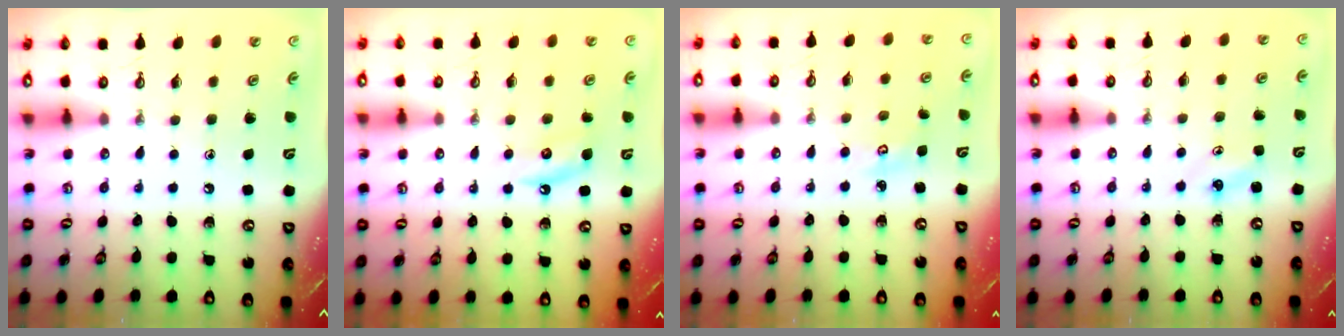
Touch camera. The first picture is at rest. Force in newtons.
{"total": 4.5, "press": 4.4, "slide": 0.7}
{"total": 3.1, "press": 3.1, "slide": 0.4}
{"total": 3.6, "press": 3.6, "slide": 0.3}